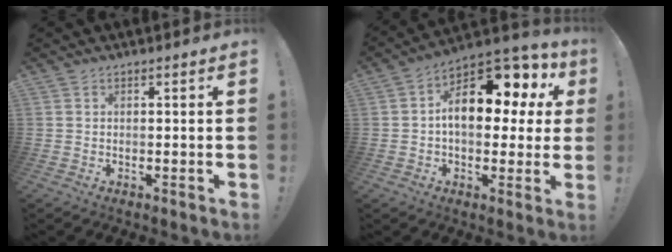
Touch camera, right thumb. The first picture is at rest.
{"total": 16.1, "force": [4.2, 8.7, 12.9], "torque": [-0.174, -0.022, 0.066]}